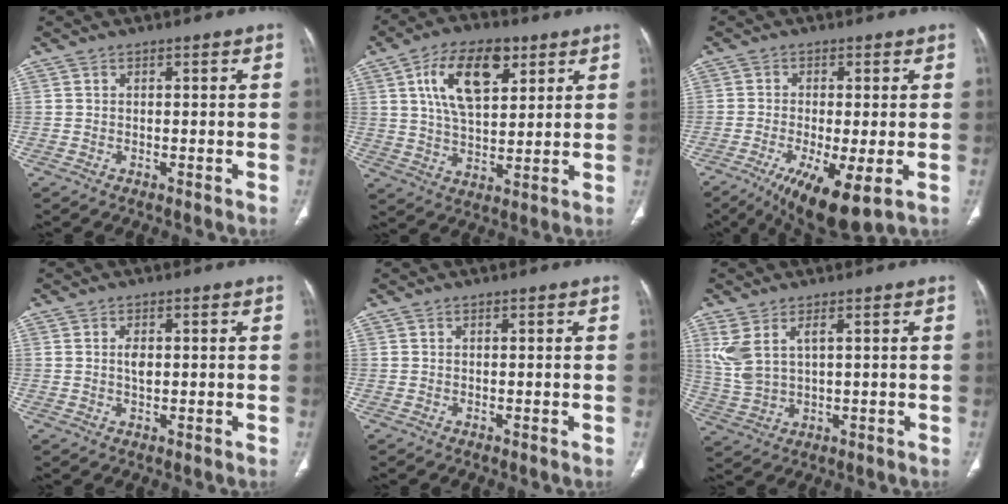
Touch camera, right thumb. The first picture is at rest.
{"total": 14.1, "force": [5.9, 7.2, 10.6], "torque": [-0.161, -0.013, 0.105]}
{"total": 11.3, "force": [-4.4, 3.0, 10.0], "torque": [-0.174, -0.016, -0.064]}
{"total": 2.1, "force": [0.4, 1.1, 1.8], "torque": [-0.030, -0.002, 0.008]}
{"total": 0.0}
{"total": 7.0, "force": [2.8, 3.1, 5.6], "torque": [-0.136, -0.008, 0.071]}